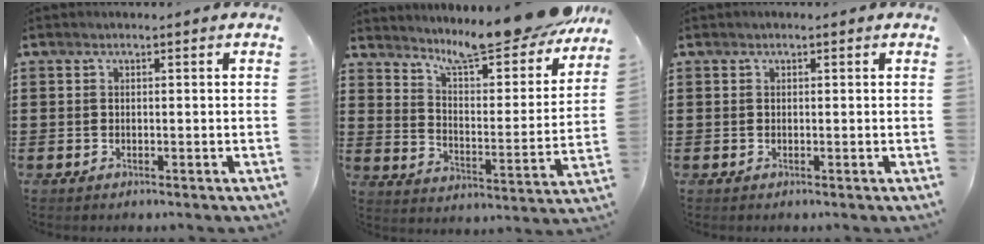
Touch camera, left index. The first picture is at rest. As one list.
[{"total": 11.5, "force": [10.4, 0.4, 4.9], "torque": [-0.100, -0.079, 0.169]}, {"total": 0.0}]